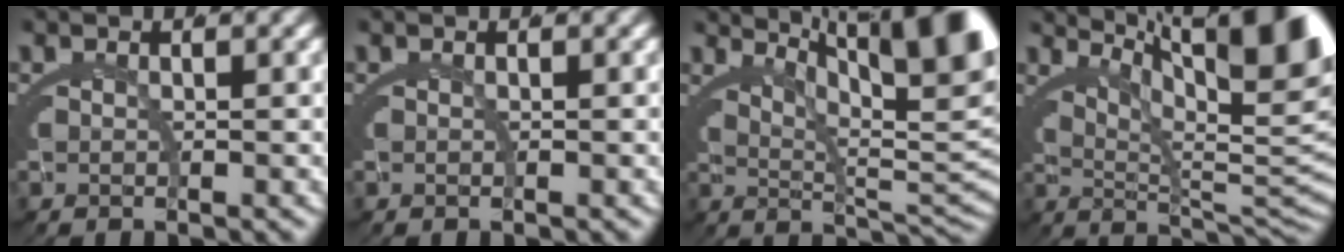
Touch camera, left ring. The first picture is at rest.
{"total": 0.0}
{"total": 11.2, "force": [4.5, 3.4, 9.7], "torque": [-0.086, 0.014, 0.059]}
{"total": 12.3, "force": [4.7, 3.6, 10.8], "torque": [-0.107, 0.016, 0.060]}